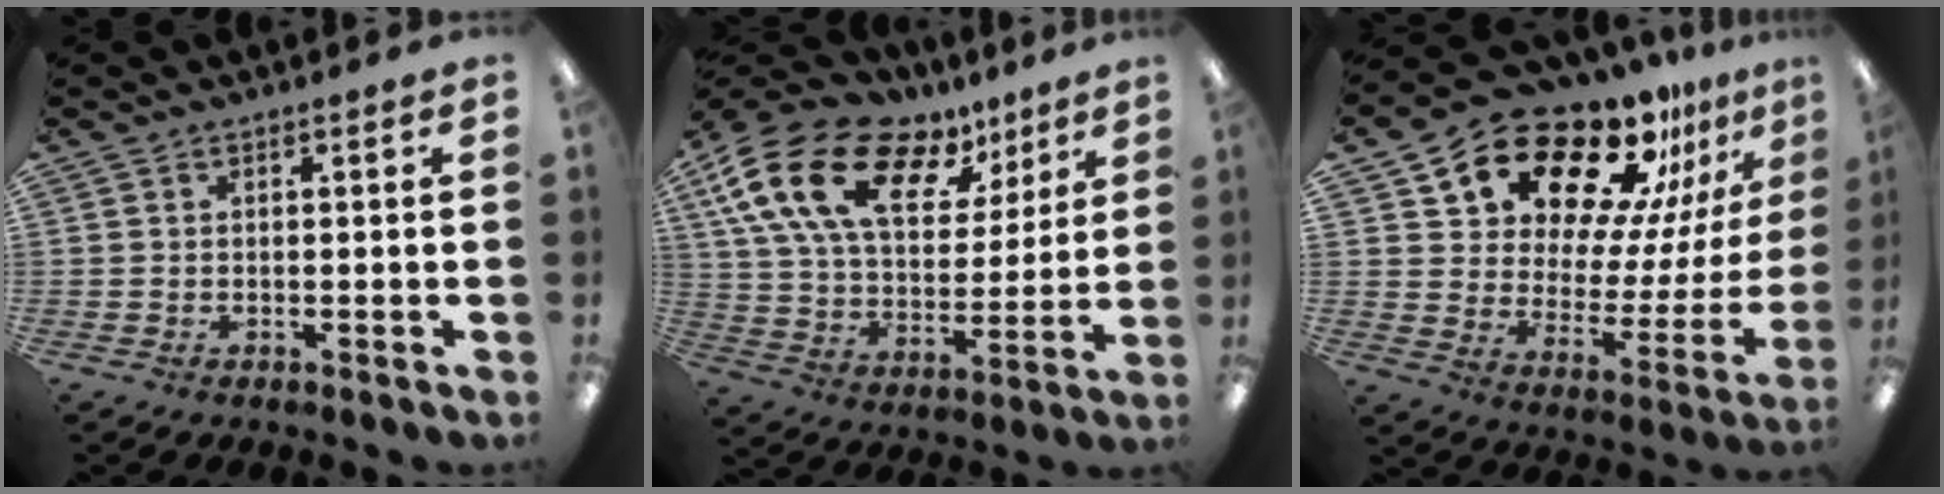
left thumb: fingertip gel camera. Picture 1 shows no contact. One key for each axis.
{"total": 21.4, "fx": 11.6, "fy": 11.6, "fz": 13.7, "tx": -0.268, "ty": -0.047, "tz": 0.209}
{"total": 19.0, "fx": 15.2, "fy": 8.6, "fz": 7.3, "tx": -0.127, "ty": -0.116, "tz": 0.264}